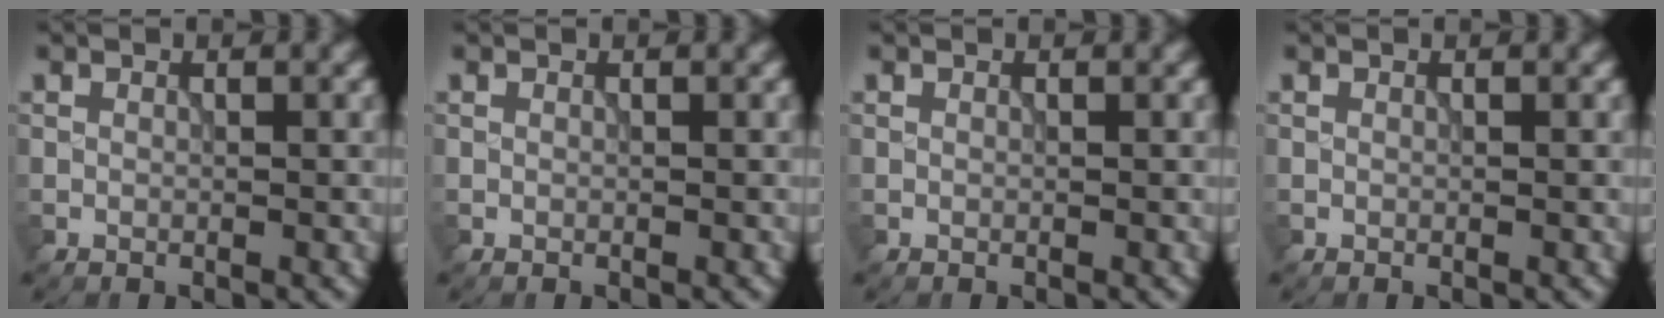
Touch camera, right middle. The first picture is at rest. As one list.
[{"total": 0.0}, {"total": 0.0}, {"total": 0.0}]